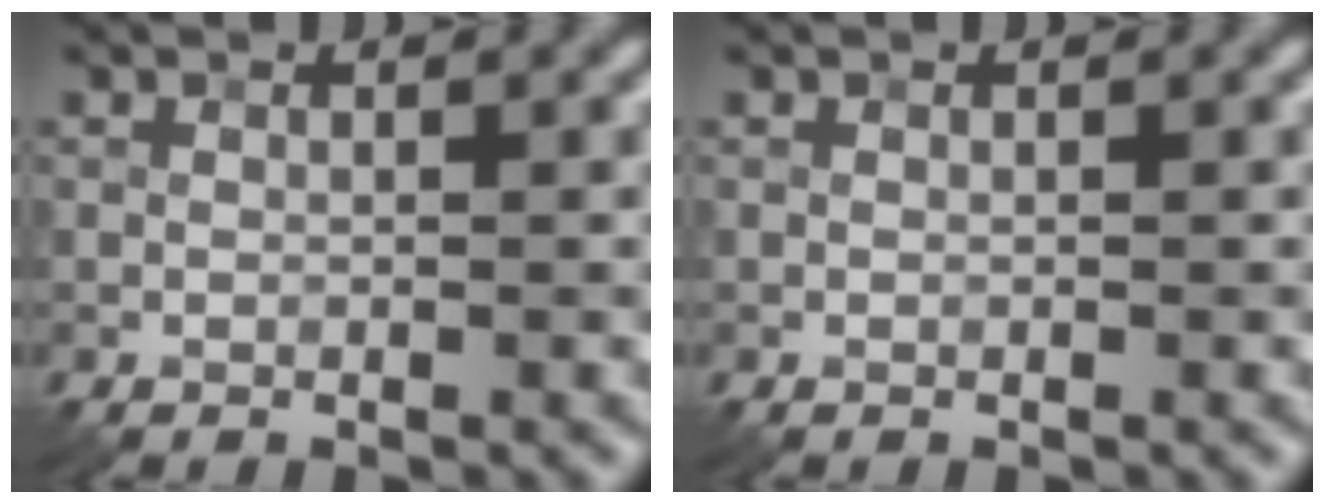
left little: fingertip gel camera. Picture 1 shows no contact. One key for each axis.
{"total": 0.0}